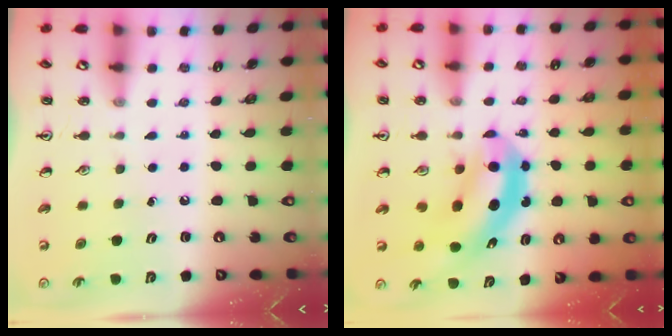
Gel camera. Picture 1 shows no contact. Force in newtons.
{"total": 6.3, "press": 6.1, "slide": 1.4}